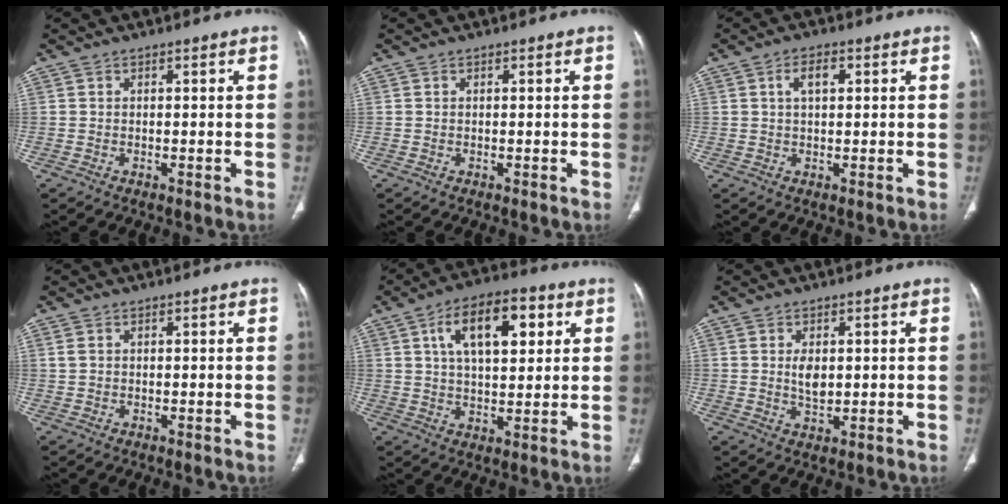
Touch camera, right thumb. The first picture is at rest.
{"total": 0.0}
{"total": 4.0, "force": [1.3, 2.0, 3.2], "torque": [-0.056, 0.003, 0.022]}
{"total": 1.3, "force": [0.6, 0.9, 0.8], "torque": [-0.022, 0.008, 0.018]}
{"total": 14.3, "force": [5.1, 7.0, 11.4], "torque": [-0.161, -0.002, 0.081]}
{"total": 3.9, "force": [0.7, 2.2, 3.1], "torque": [-0.049, -0.010, 0.017]}